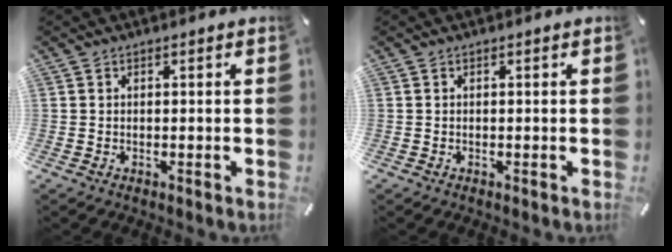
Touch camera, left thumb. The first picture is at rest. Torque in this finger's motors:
{"motor_torque": [0.07, 0.07, -0.01, -0.01, 0.00]}